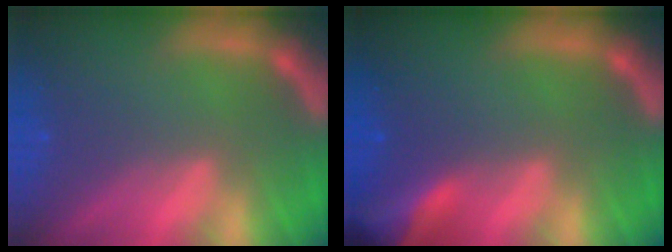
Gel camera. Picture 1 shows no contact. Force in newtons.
{"total": 5.9}